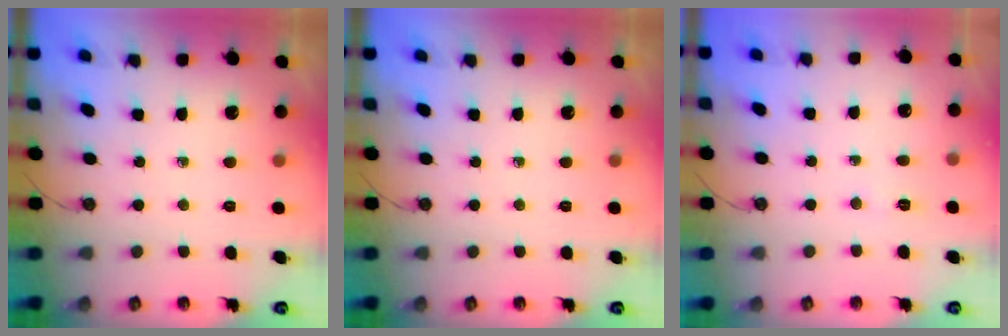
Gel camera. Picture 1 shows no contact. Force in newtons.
{"total": 0.0}
{"total": 2.8, "press": 2.8, "slide": 0.5}